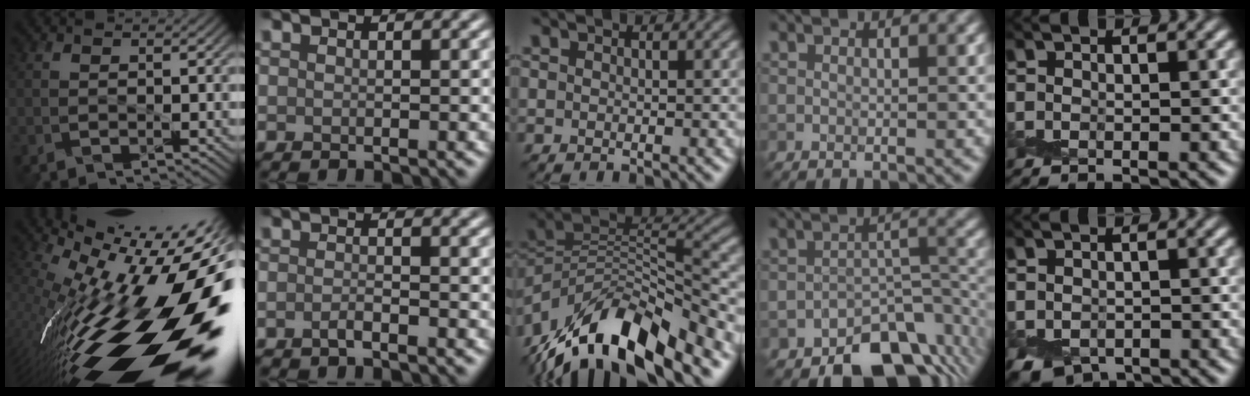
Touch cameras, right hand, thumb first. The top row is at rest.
{"thumb": {"total": 21.8, "force": [-4.8, 6.5, 20.2], "torque": [-0.324, -0.028, -0.084]}, "index": {"total": 1.4, "force": [-1.2, 0.1, 0.7], "torque": [-0.015, 0.000, -0.025]}, "middle": {"total": 12.0, "force": [-9.0, 3.1, 7.3], "torque": [-0.134, 0.017, -0.171]}, "ring": {"total": 9.2, "force": [-6.7, 4.6, 4.3], "torque": [-0.044, -0.019, -0.105]}, "little": {"total": 1.8, "force": [-0.3, 1.5, 0.9], "torque": [-0.017, -0.004, -0.008]}}